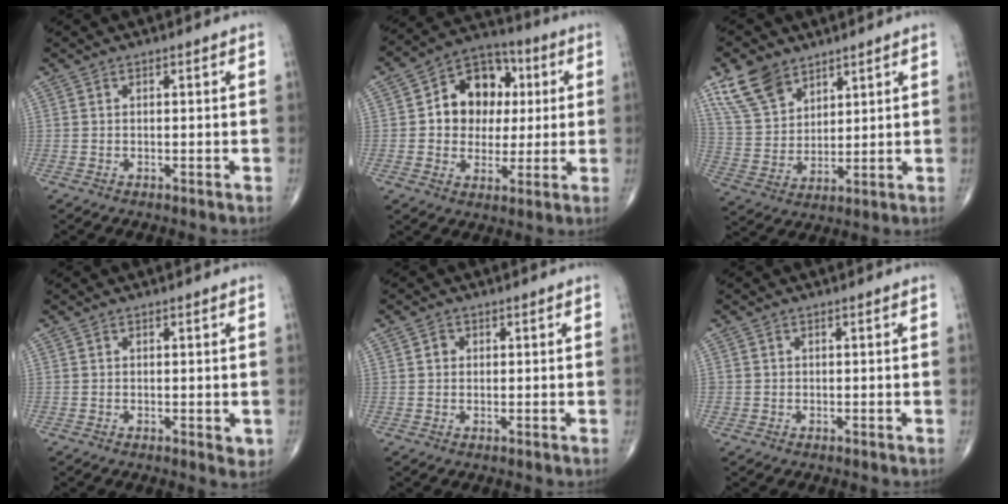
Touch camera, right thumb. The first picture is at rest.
{"total": 13.7, "force": [2.1, 10.9, 8.0], "torque": [-0.071, 0.013, 0.029]}
{"total": 10.8, "force": [7.1, 6.6, 4.7], "torque": [-0.079, -0.024, 0.148]}
{"total": 1.8, "force": [0.1, 0.9, 1.5], "torque": [-0.015, -0.005, 0.002]}
{"total": 1.5, "force": [0.4, 1.4, 0.6], "torque": [-0.003, 0.001, 0.004]}
{"total": 0.8, "force": [0.0, 0.8, 0.1], "torque": [0.005, 0.004, -0.002]}